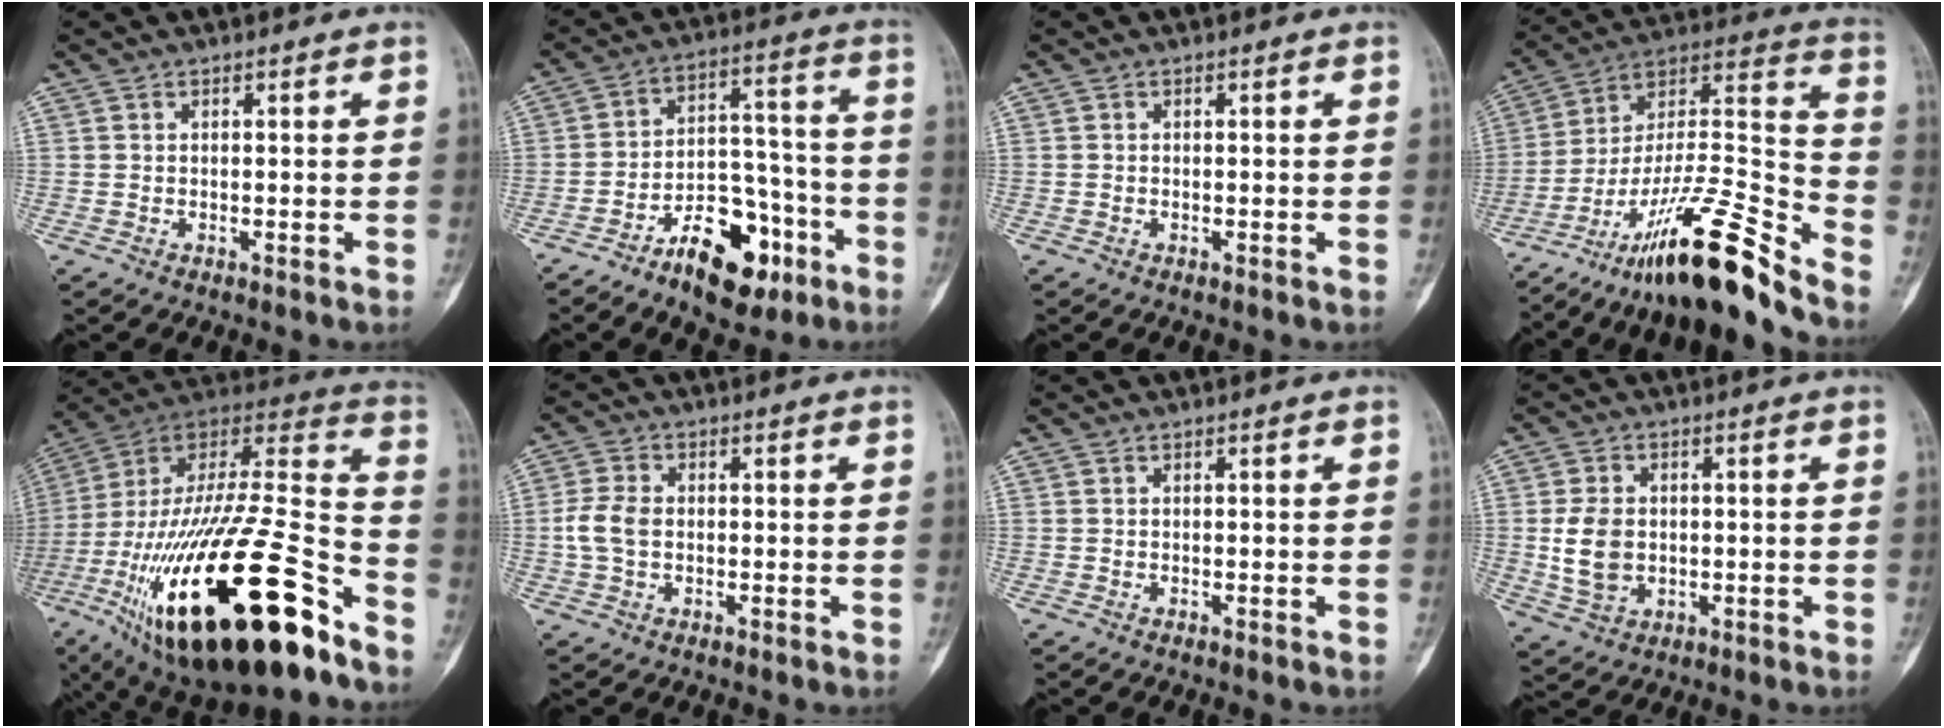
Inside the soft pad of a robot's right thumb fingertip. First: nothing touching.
{"total": 15.2, "force": [-8.7, 7.8, 9.6], "torque": [-0.113, 0.076, -0.138]}
{"total": 0.0}
{"total": 23.9, "force": [-17.8, 3.6, 15.6], "torque": [-0.263, 0.098, -0.307]}
{"total": 41.5, "force": [-20.2, 13.7, 33.5], "torque": [-0.603, 0.038, -0.330]}
{"total": 5.2, "force": [-0.3, 3.6, 3.8], "torque": [-0.088, 0.009, -0.009]}
{"total": 0.0}
{"total": 7.7, "force": [-0.3, 5.7, 5.3], "torque": [-0.092, -0.002, 0.002]}